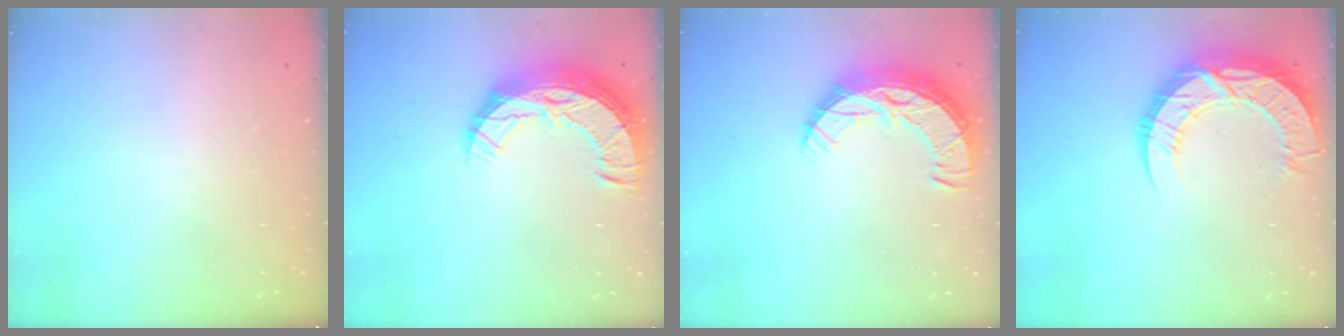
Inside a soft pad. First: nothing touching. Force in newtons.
{"total": 13.4, "press": 13.4, "slide": 0.9}
{"total": 11.1, "press": 11.0, "slide": 0.8}
{"total": 16.5, "press": 16.5, "slide": 1.2}